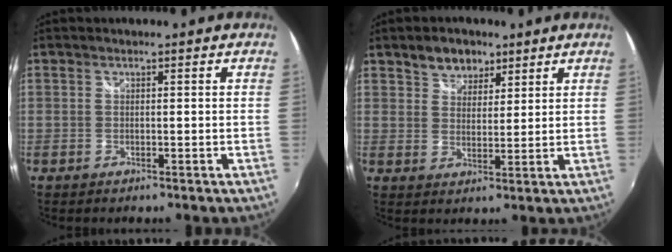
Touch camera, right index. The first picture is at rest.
{"total": 5.7, "force": [3.8, 3.7, 2.0], "torque": [-0.029, 0.014, 0.065]}